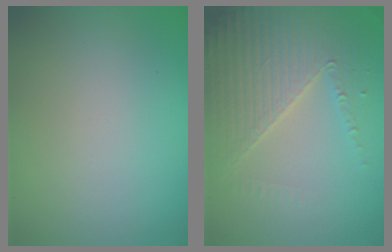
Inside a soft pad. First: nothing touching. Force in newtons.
{"total": 4.3, "press": 4.1, "slide": 1.4}